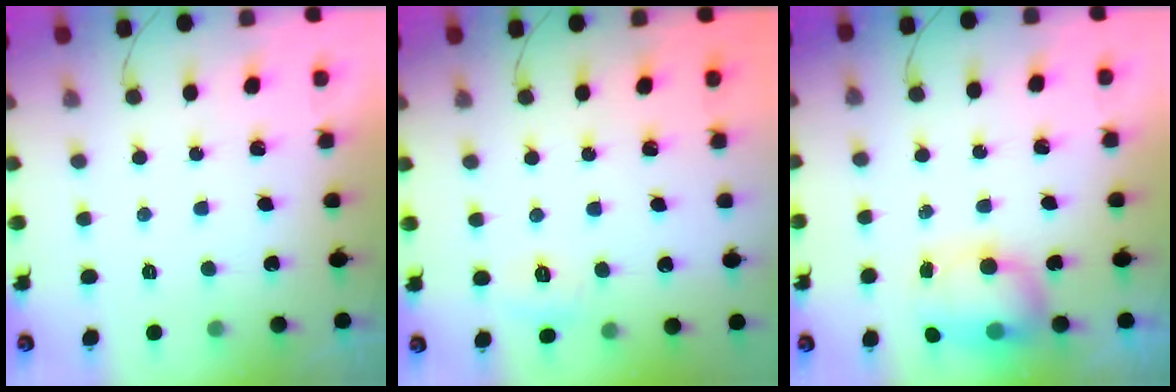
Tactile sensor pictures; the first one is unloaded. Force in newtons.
{"total": 3.9, "press": 3.7, "slide": 1.1}
{"total": 12.3, "press": 9.5, "slide": 7.9}